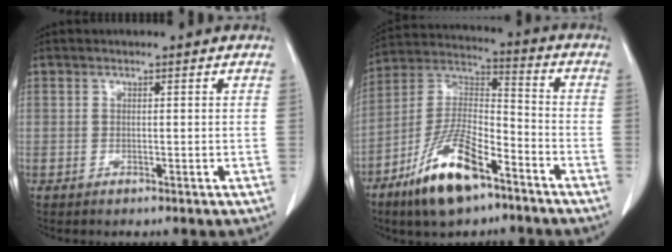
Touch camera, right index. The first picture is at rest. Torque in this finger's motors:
{"motor_torque": [1.21, -0.93, 0.80, 0.21]}